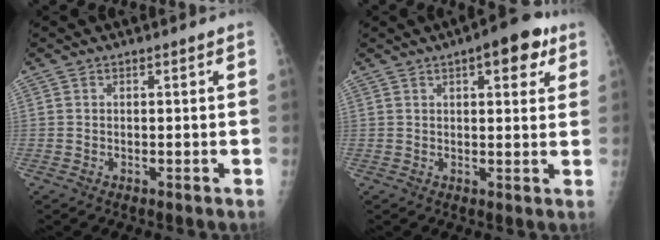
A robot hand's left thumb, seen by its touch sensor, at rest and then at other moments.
{"total": 8.2, "force": [4.0, 3.3, 6.3], "torque": [-0.056, -0.008, 0.044]}